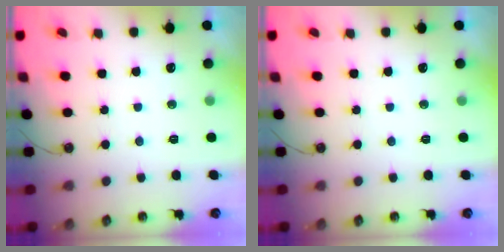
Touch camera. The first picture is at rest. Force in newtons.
{"total": 0.0}